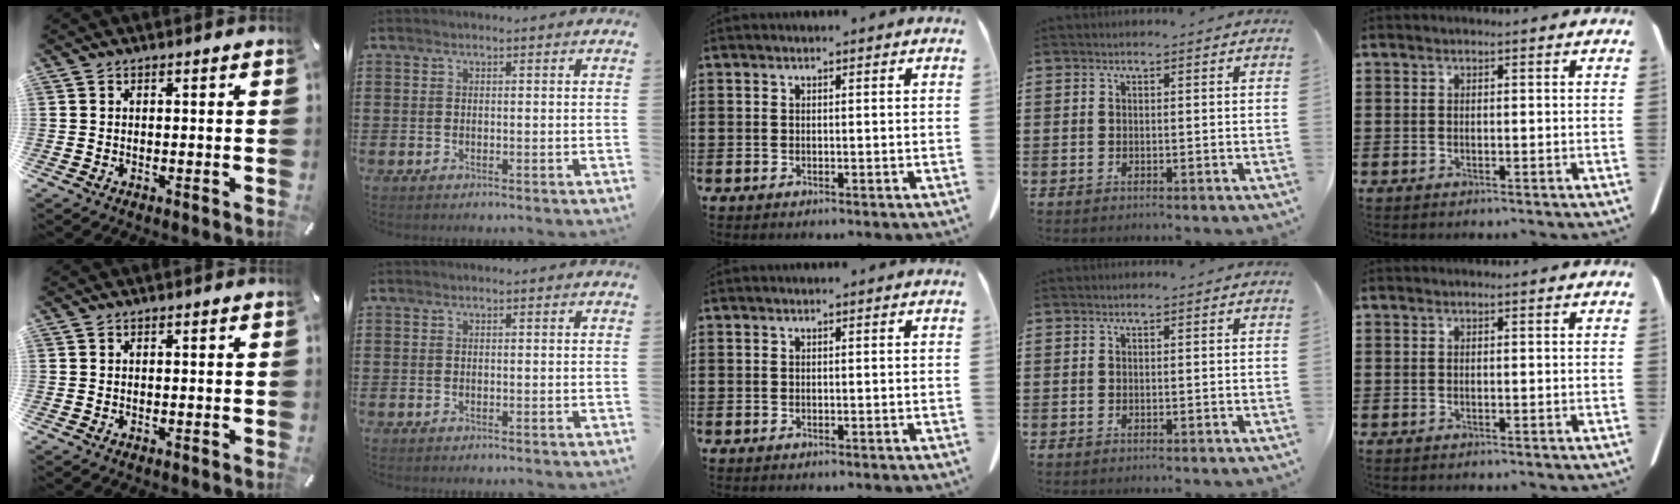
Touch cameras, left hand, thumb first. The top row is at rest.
{}